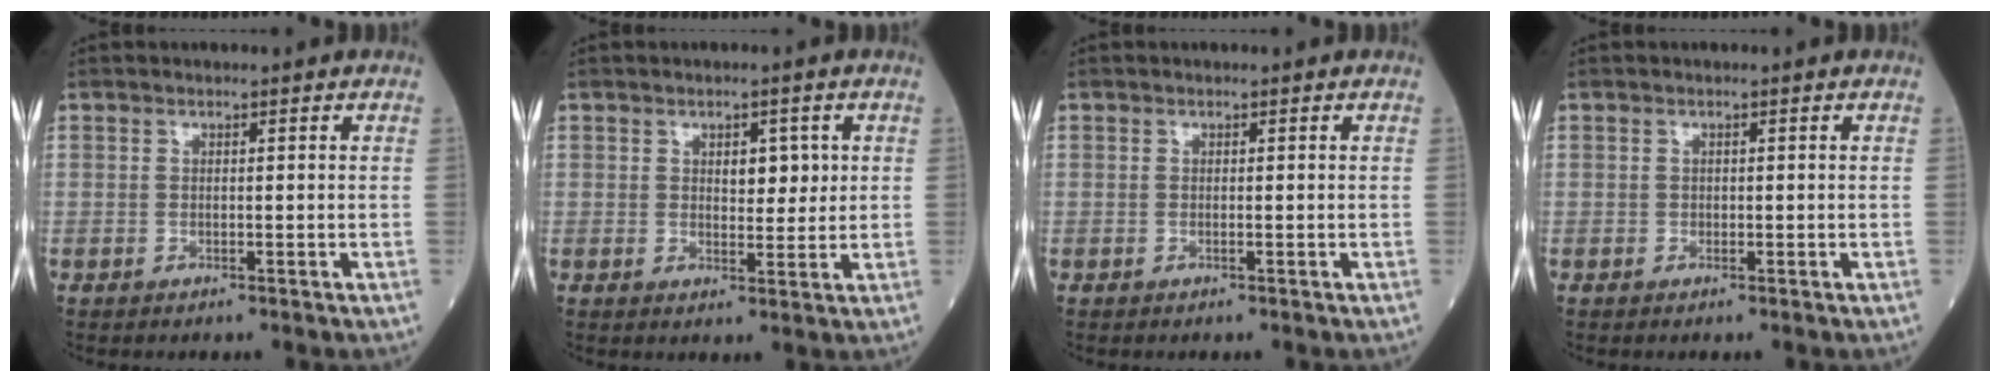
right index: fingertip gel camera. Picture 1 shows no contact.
{"total": 3.5, "force": [1.1, 1.9, 2.8], "torque": [-0.034, 0.000, 0.015]}
{"total": 0.0}
{"total": 0.0}